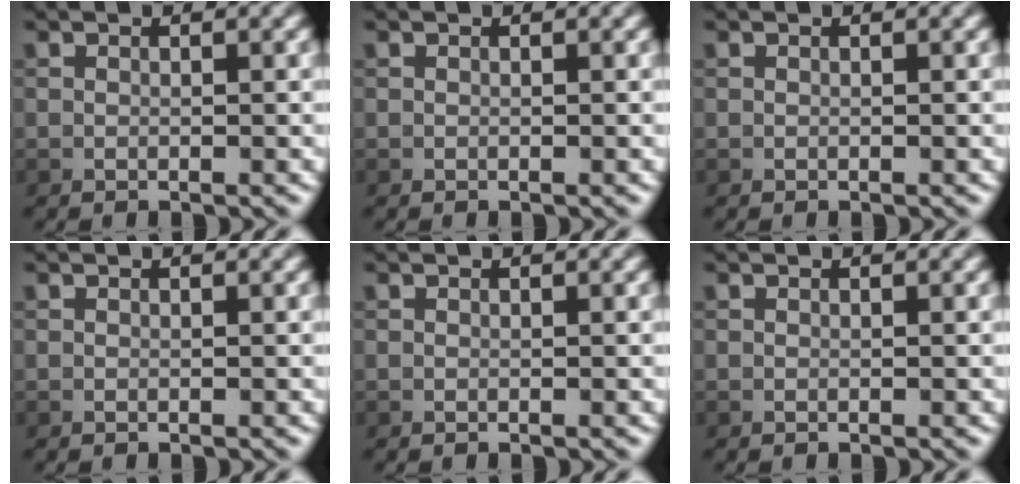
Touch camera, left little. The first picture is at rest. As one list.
[{"total": 0.0}, {"total": 0.0}, {"total": 0.0}, {"total": 0.0}, {"total": 0.0}]